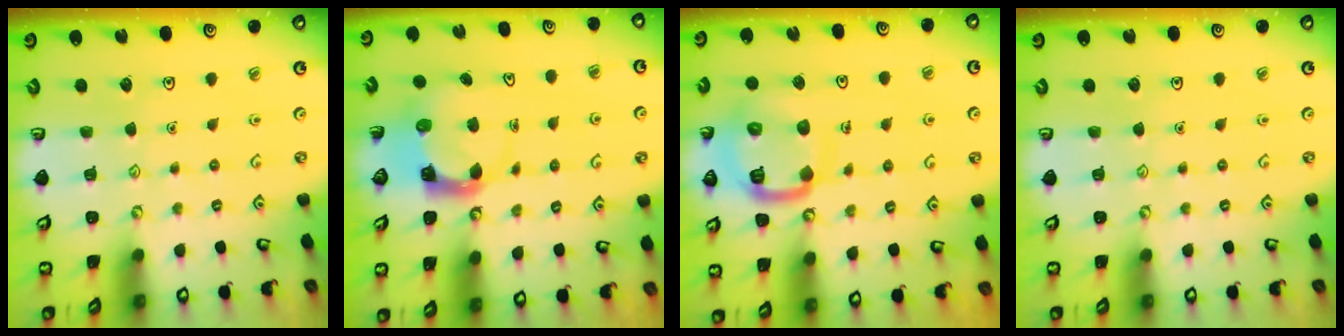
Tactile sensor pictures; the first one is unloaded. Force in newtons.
{"total": 3.7, "press": 3.6, "slide": 0.5}
{"total": 15.0, "press": 14.9, "slide": 1.5}
{"total": 0.0}